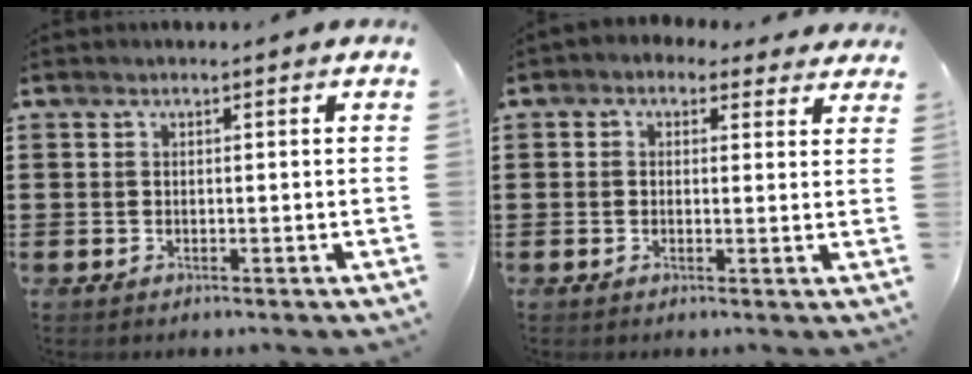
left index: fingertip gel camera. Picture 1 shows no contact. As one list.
[{"total": 1.7, "force": [1.0, 1.2, 0.5], "torque": [-0.017, 0.006, 0.017]}]